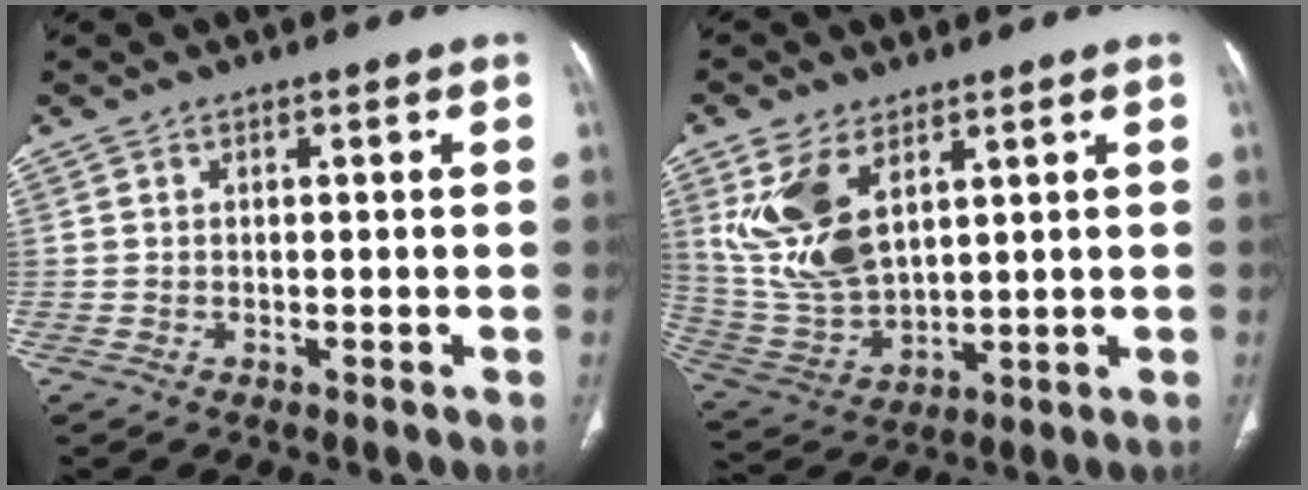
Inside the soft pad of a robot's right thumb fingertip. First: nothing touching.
{"total": 13.6, "force": [5.6, 7.2, 10.0], "torque": [-0.201, -0.022, 0.133]}